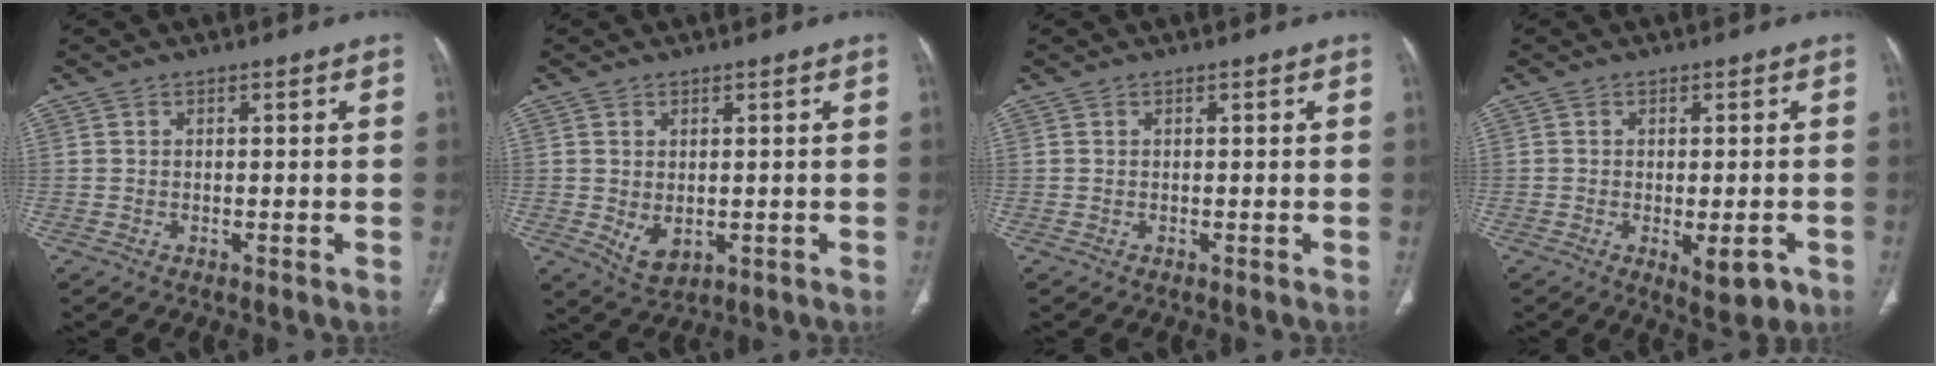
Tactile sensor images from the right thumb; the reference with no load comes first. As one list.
[{"total": 4.5, "force": [-0.4, 3.0, 3.4], "torque": [-0.055, -0.010, 0.010]}, {"total": 0.0}, {"total": 5.9, "force": [-2.2, 2.5, 4.9], "torque": [-0.058, -0.005, -0.020]}]